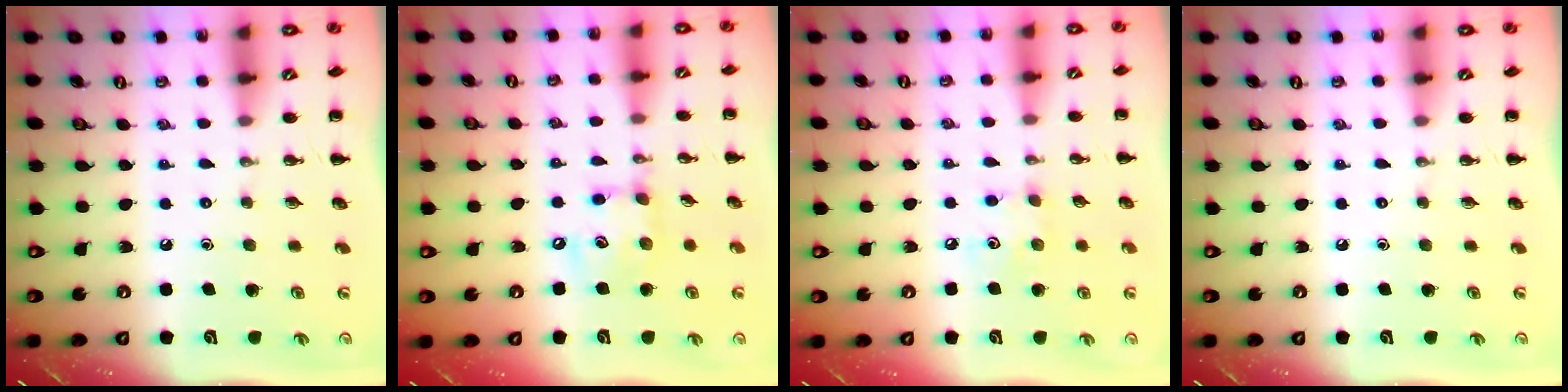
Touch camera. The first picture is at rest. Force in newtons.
{"total": 9.3, "press": 9.2, "slide": 1.0}
{"total": 4.8, "press": 4.7, "slide": 1.0}
{"total": 0.0}